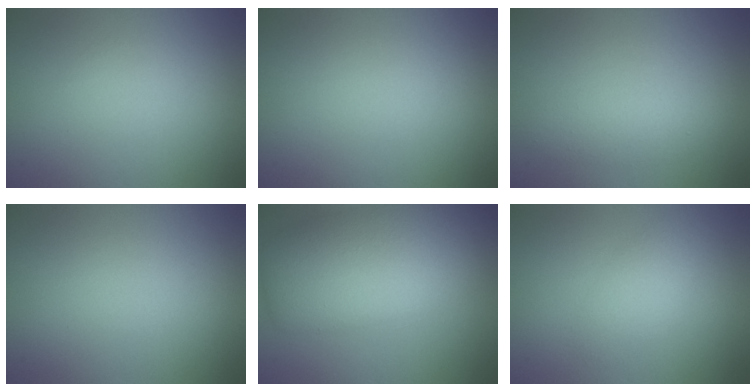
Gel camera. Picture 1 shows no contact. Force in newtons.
{"total": 0.0}
{"total": 2.2, "press": 2.2, "slide": 0.1}
{"total": 0.0}
{"total": 9.8, "press": 9.7, "slide": 0.6}
{"total": 2.1, "press": 2.1, "slide": 0.0}